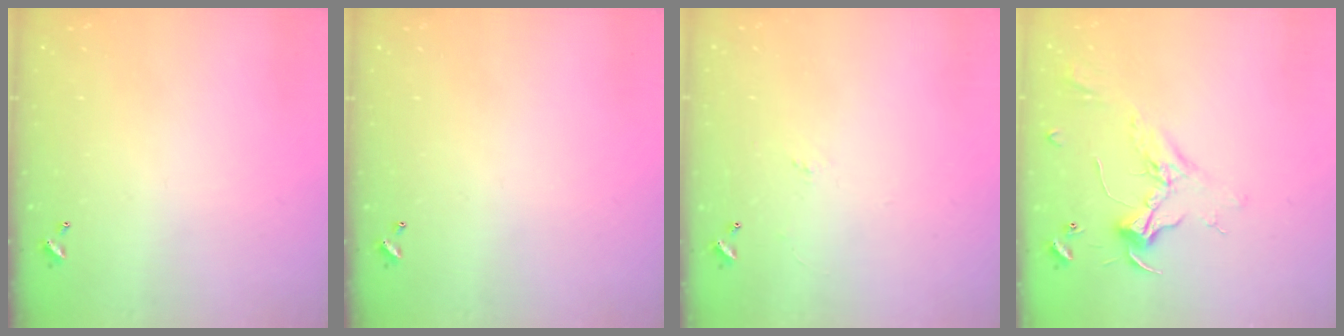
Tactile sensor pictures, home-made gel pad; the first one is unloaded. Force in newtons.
{"total": 0.0}
{"total": 1.7, "press": 1.5, "slide": 0.8}
{"total": 2.3, "press": 2.2, "slide": 0.9}